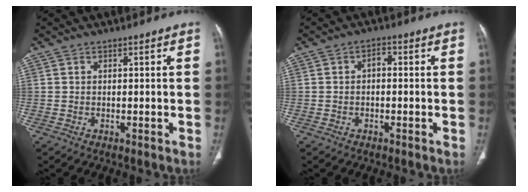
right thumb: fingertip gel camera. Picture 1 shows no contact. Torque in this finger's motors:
{"motor_torque": [1.55, 2.65, 0.73, -0.34, -0.02]}